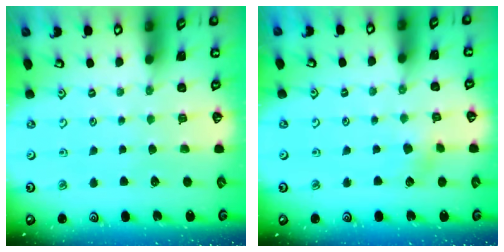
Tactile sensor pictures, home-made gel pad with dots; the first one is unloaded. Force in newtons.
{"total": 1.8, "press": 1.8, "slide": 0.3}